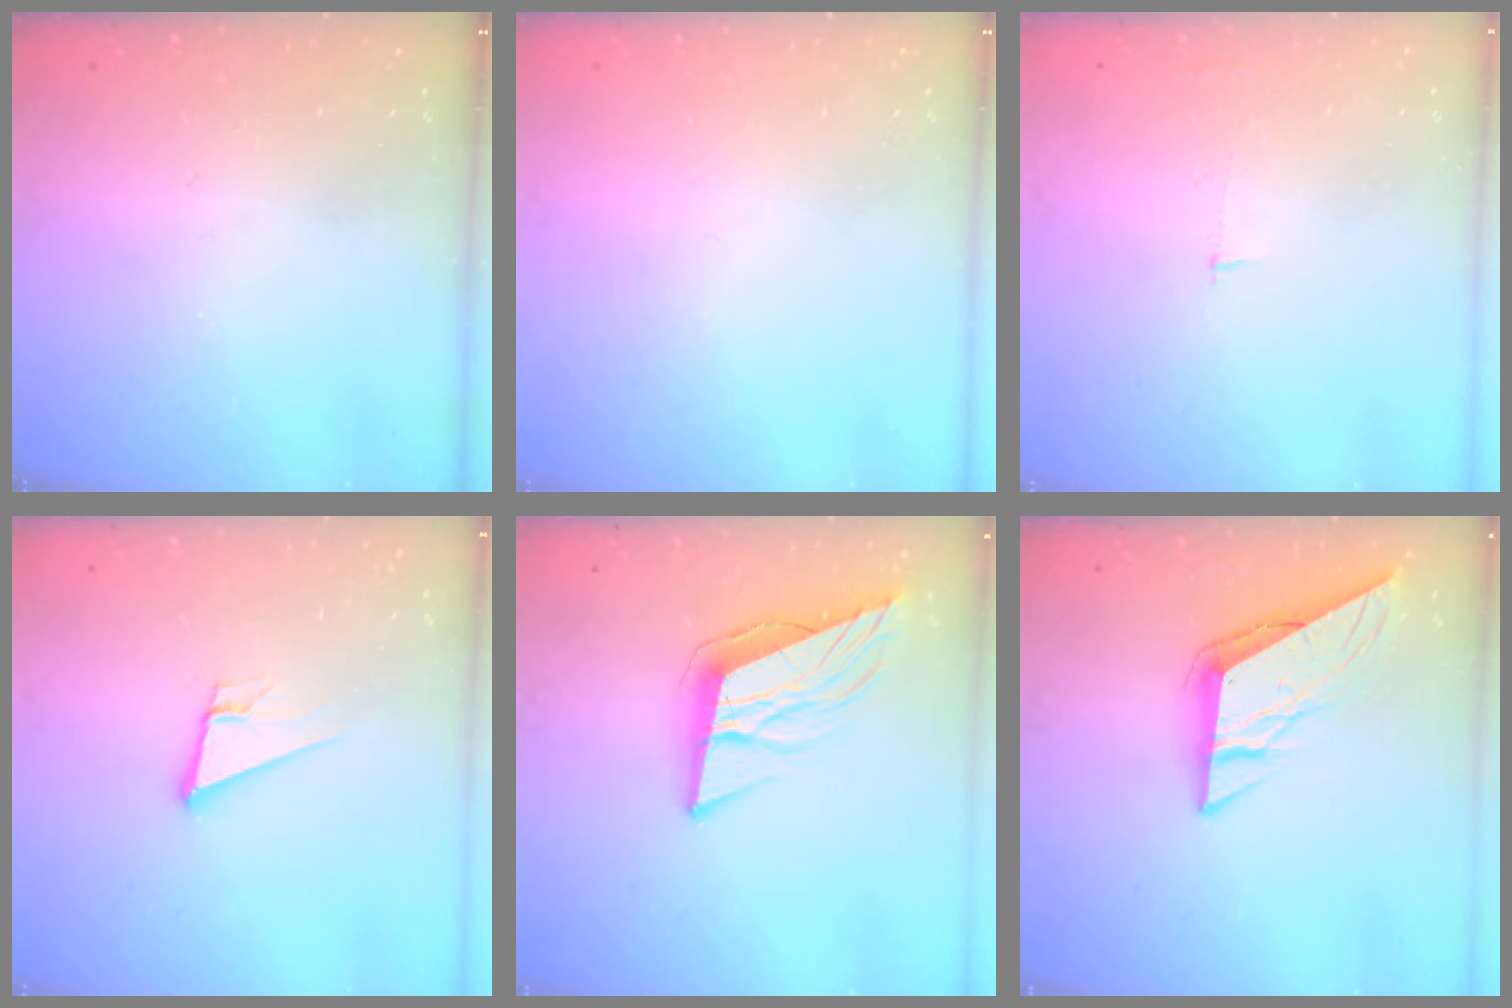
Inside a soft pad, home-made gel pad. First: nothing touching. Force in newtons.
{"total": 0.0}
{"total": 2.5, "press": 2.5, "slide": 0.2}
{"total": 9.0, "press": 8.3, "slide": 3.3}
{"total": 12.4, "press": 11.9, "slide": 3.6}
{"total": 9.4, "press": 9.3, "slide": 0.7}